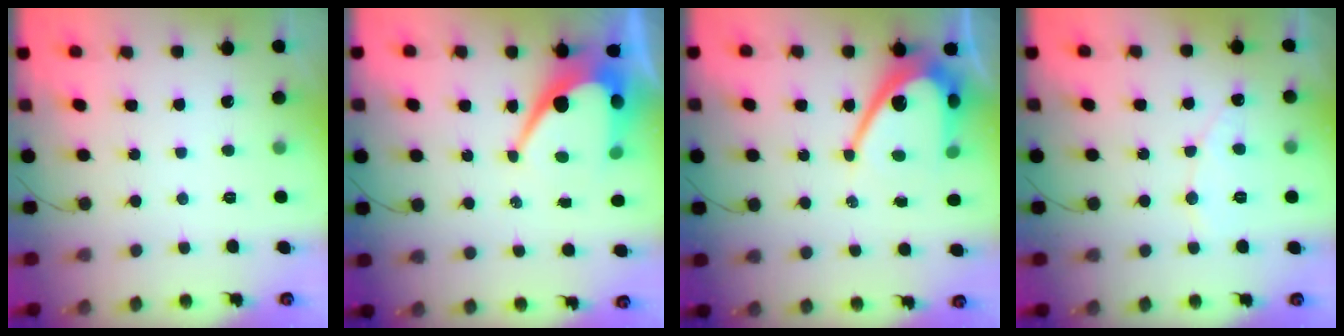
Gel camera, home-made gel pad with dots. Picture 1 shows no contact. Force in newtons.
{"total": 12.2, "press": 12.2, "slide": 0.8}
{"total": 12.8, "press": 12.8, "slide": 0.9}
{"total": 4.9, "press": 4.9, "slide": 0.4}